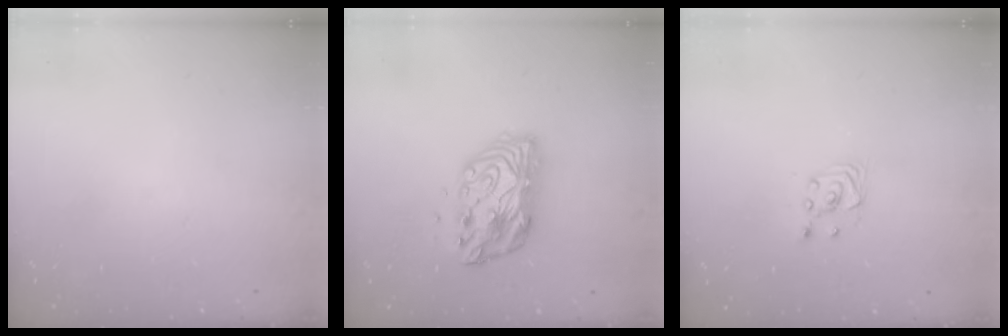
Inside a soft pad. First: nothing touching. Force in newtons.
{"total": 11.1, "press": 11.1, "slide": 0.8}
{"total": 2.5, "press": 2.2, "slide": 1.1}